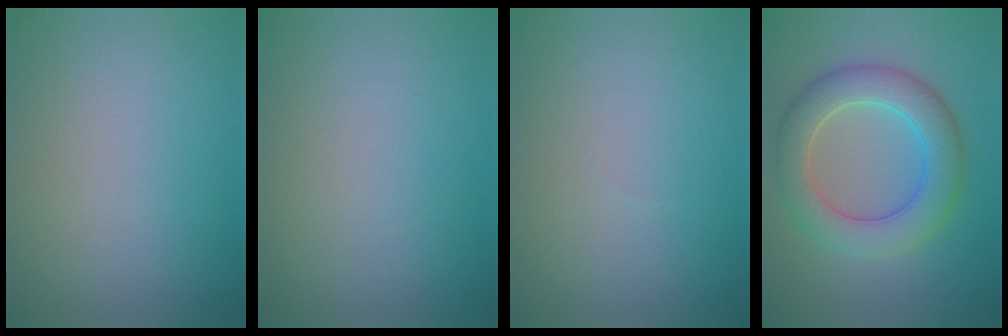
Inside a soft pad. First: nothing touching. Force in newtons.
{"total": 0.0}
{"total": 0.0}
{"total": 6.4, "press": 6.4, "slide": 0.4}